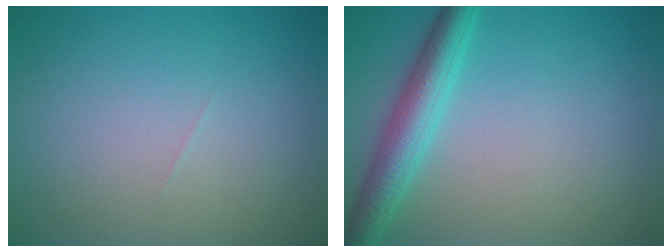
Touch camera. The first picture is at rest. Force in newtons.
{"total": 4.3, "press": 4.3, "slide": 0.1}